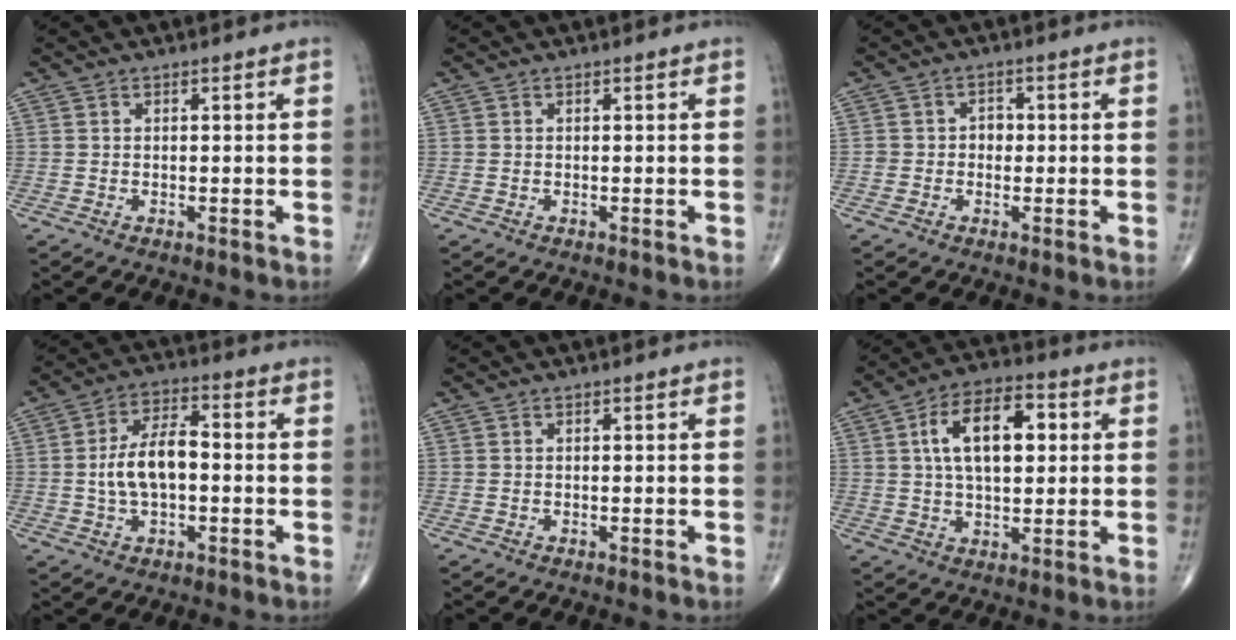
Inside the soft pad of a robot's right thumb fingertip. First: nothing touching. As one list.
[{"total": 0.0}, {"total": 2.6, "force": [-0.2, 2.3, 1.2], "torque": [0.002, 0.009, -0.009]}, {"total": 9.6, "force": [-0.6, 5.0, 8.1], "torque": [-0.148, 0.022, -0.016]}, {"total": 0.0}, {"total": 13.5, "force": [2.9, 7.2, 11.0], "torque": [-0.171, 0.008, 0.044]}]